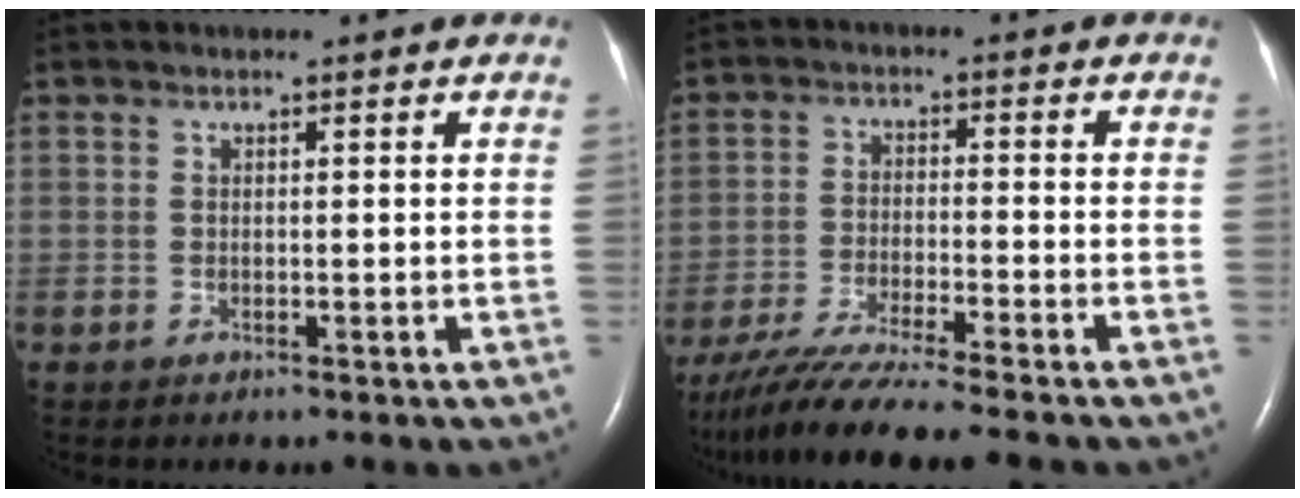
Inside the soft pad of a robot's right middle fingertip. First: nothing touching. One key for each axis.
{"total": 11.6, "fx": -9.9, "fy": -1.2, "fz": 5.8, "tx": -0.096, "ty": -0.033, "tz": -0.166}